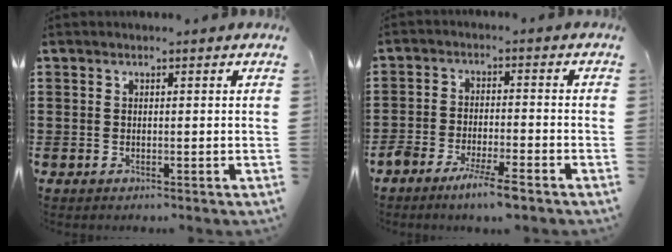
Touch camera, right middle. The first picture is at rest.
{"total": 5.1, "force": [-4.1, 0.6, 3.0], "torque": [-0.059, -0.004, -0.074]}